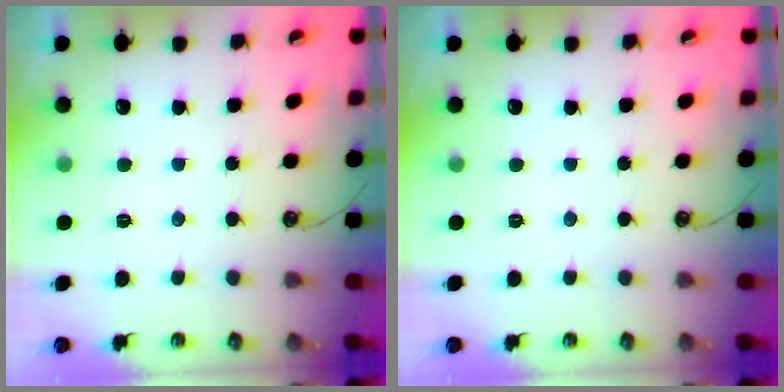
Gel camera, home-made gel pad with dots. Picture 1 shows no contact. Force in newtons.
{"total": 0.0}